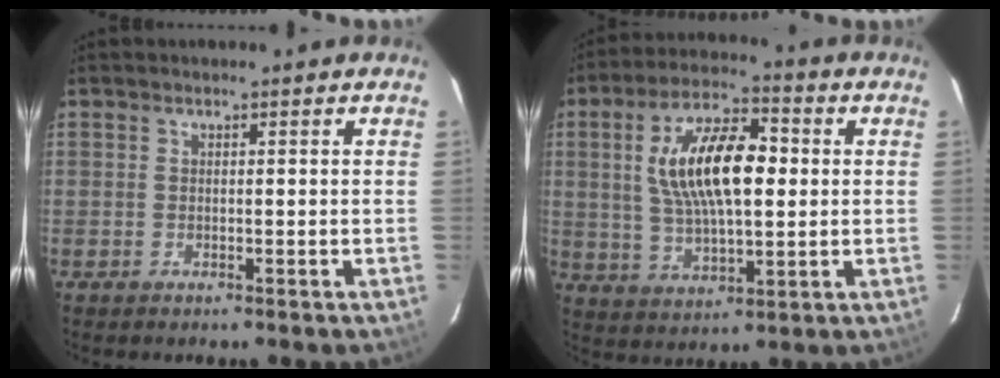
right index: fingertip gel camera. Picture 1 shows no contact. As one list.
[{"total": 15.5, "force": [2.1, 6.5, 13.9], "torque": [-0.257, 0.016, 0.039]}]